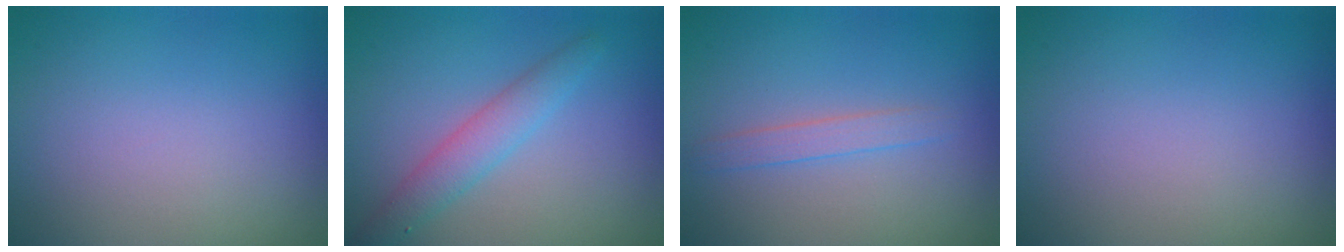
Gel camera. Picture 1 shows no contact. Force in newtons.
{"total": 2.8, "press": 2.8, "slide": 0.1}
{"total": 1.4, "press": 1.4, "slide": 0.0}
{"total": 0.0}